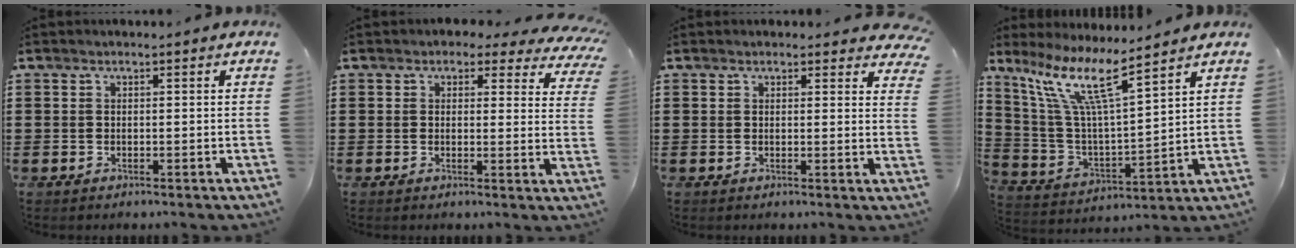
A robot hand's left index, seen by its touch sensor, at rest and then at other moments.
{"total": 2.8, "force": [2.0, 1.4, 1.3], "torque": [-0.030, -0.004, 0.032]}
{"total": 1.9, "force": [1.8, 0.5, 0.4], "torque": [-0.006, -0.004, 0.033]}
{"total": 11.1, "force": [7.7, 1.2, 8.0], "torque": [-0.180, -0.042, 0.130]}